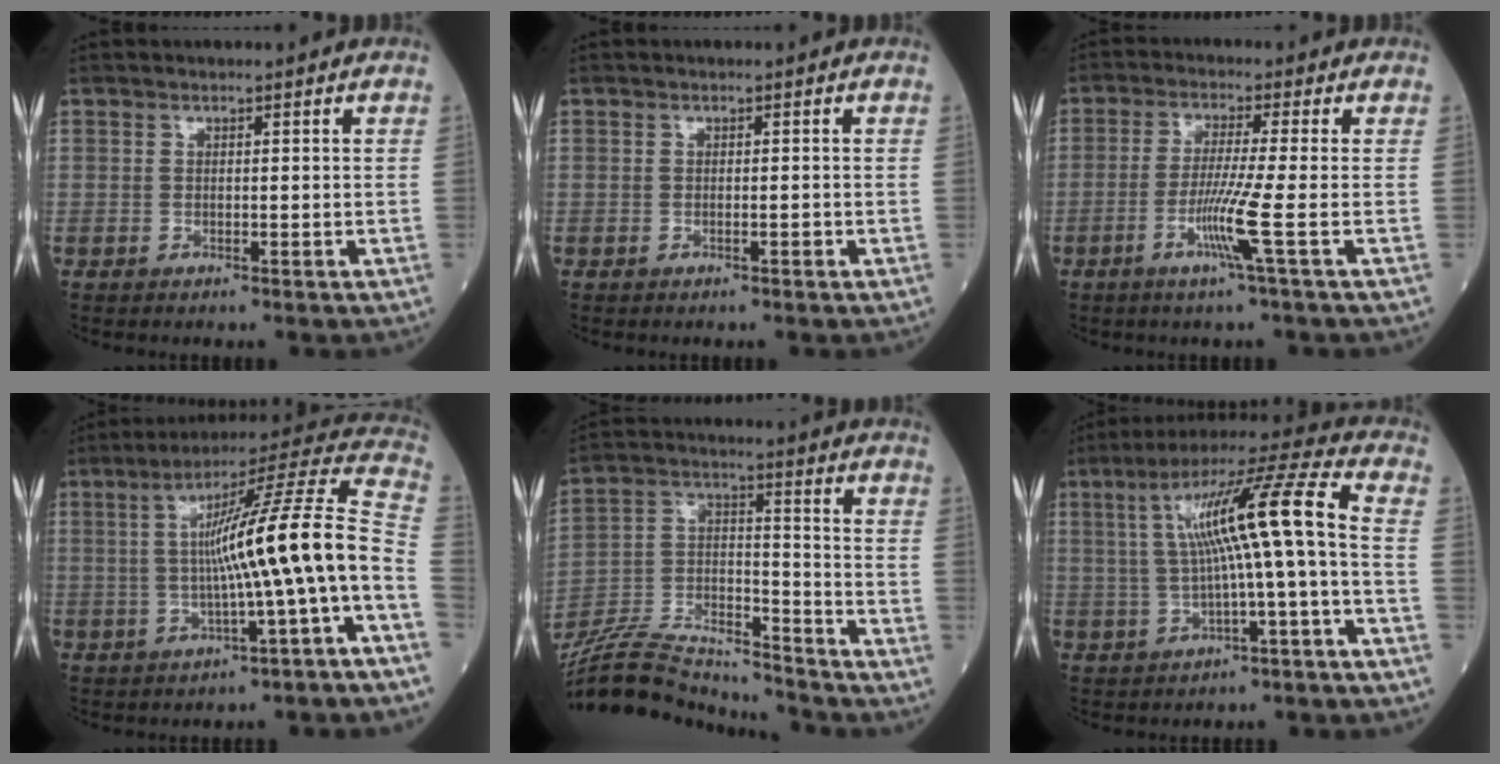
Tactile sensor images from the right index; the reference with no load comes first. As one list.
[{"total": 0.6, "force": [-0.3, 0.1, 0.6], "torque": [-0.011, 0.000, -0.003]}, {"total": 6.6, "force": [-2.3, -1.7, 5.9], "torque": [-0.116, -0.018, -0.051]}, {"total": 16.2, "force": [-2.2, -0.7, 16.1], "torque": [-0.238, 0.028, -0.039]}, {"total": 19.2, "force": [-18.2, 2.4, 5.5], "torque": [-0.122, 0.016, -0.315]}, {"total": 13.4, "force": [0.4, -0.2, 13.4], "torque": [-0.223, 0.033, 0.007]}]